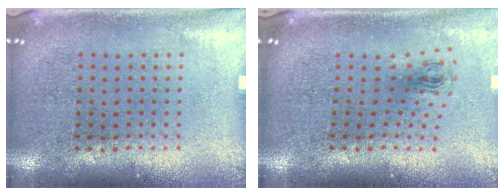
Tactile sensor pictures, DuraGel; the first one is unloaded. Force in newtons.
{"total": 0.7, "press": 0.4, "slide": 0.6}